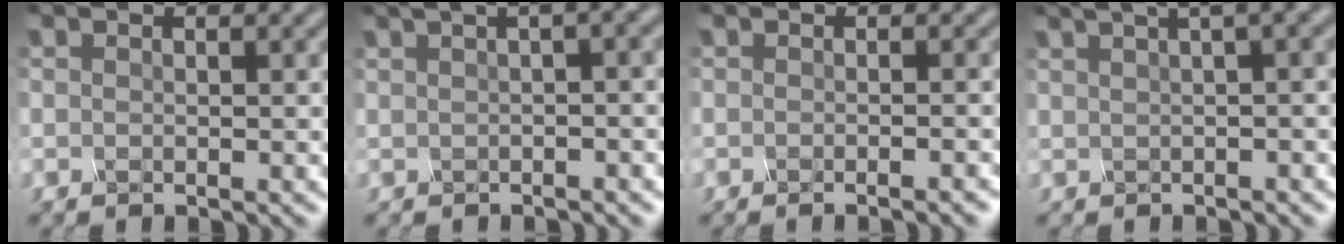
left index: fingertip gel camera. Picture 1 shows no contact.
{"total": 7.1, "force": [1.4, 2.0, 6.7], "torque": [-0.053, 0.034, 0.018]}
{"total": 3.7, "force": [-1.6, 1.5, 2.9], "torque": [-0.014, -0.005, -0.010]}
{"total": 6.4, "force": [2.3, 1.4, 5.8], "torque": [-0.039, 0.032, 0.025]}